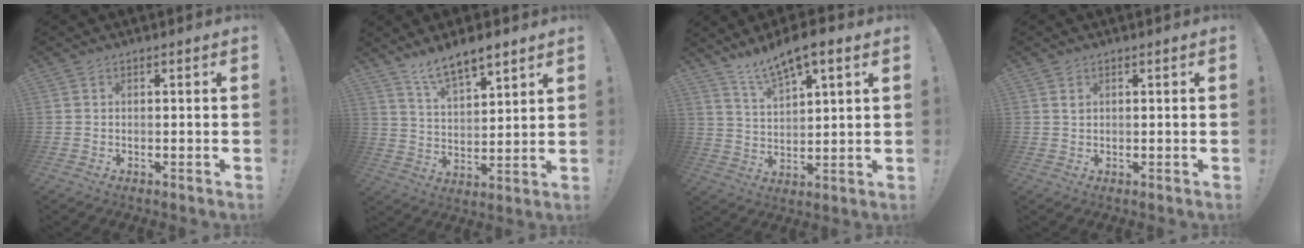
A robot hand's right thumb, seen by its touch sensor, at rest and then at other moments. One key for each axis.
{"total": 9.5, "fx": 7.7, "fy": 3.2, "fz": 4.6, "tx": -0.070, "ty": -0.052, "tz": 0.142}
{"total": 9.7, "fx": 7.4, "fy": 2.7, "fz": 5.6, "tx": -0.102, "ty": -0.038, "tz": 0.134}
{"total": 0.7, "fx": 0.4, "fy": 0.5, "fz": 0.3, "tx": -0.002, "ty": 0.000, "tz": 0.006}